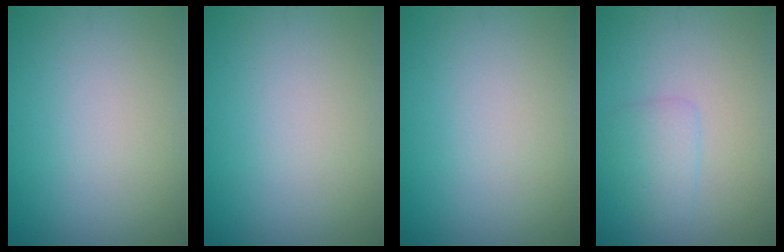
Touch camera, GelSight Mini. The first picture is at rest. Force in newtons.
{"total": 0.0}
{"total": 0.0}
{"total": 1.8, "press": 1.8, "slide": 0.0}